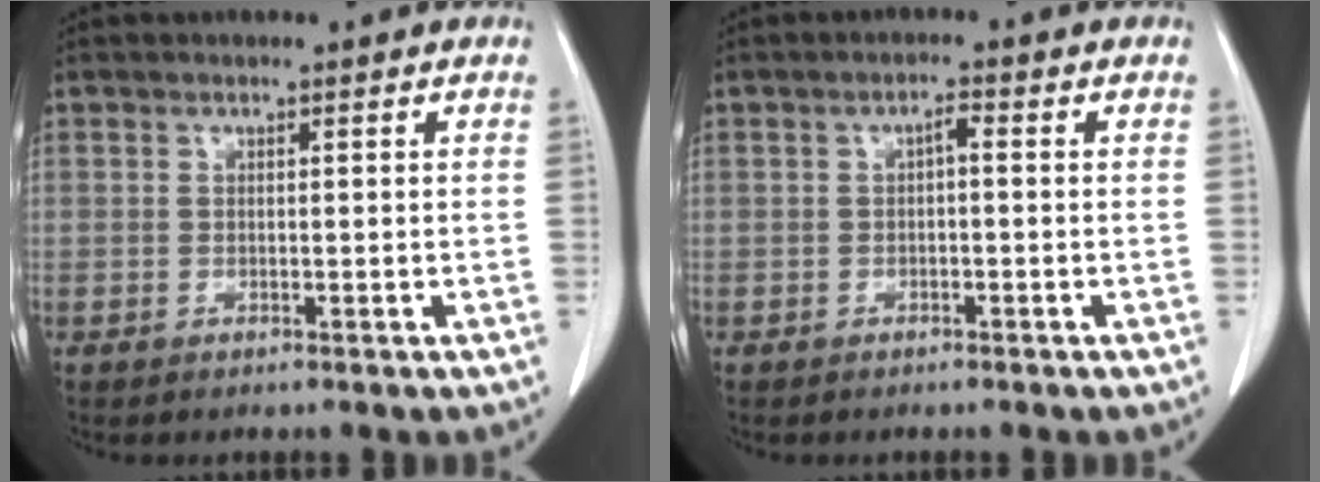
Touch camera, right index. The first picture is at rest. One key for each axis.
{"total": 1.5, "fx": 0.0, "fy": 0.4, "fz": 1.4, "tx": -0.023, "ty": 0.005, "tz": -0.001}